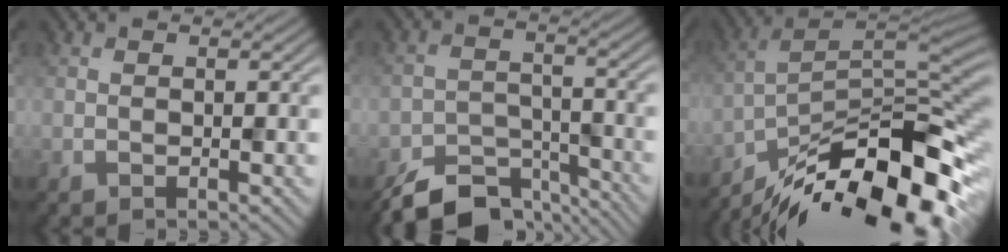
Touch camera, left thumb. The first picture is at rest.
{"total": 8.7, "force": [-7.4, 3.4, 3.2], "torque": [-0.051, -0.010, -0.125]}
{"total": 17.4, "force": [-12.3, 5.1, 11.2], "torque": [-0.205, -0.013, -0.198]}